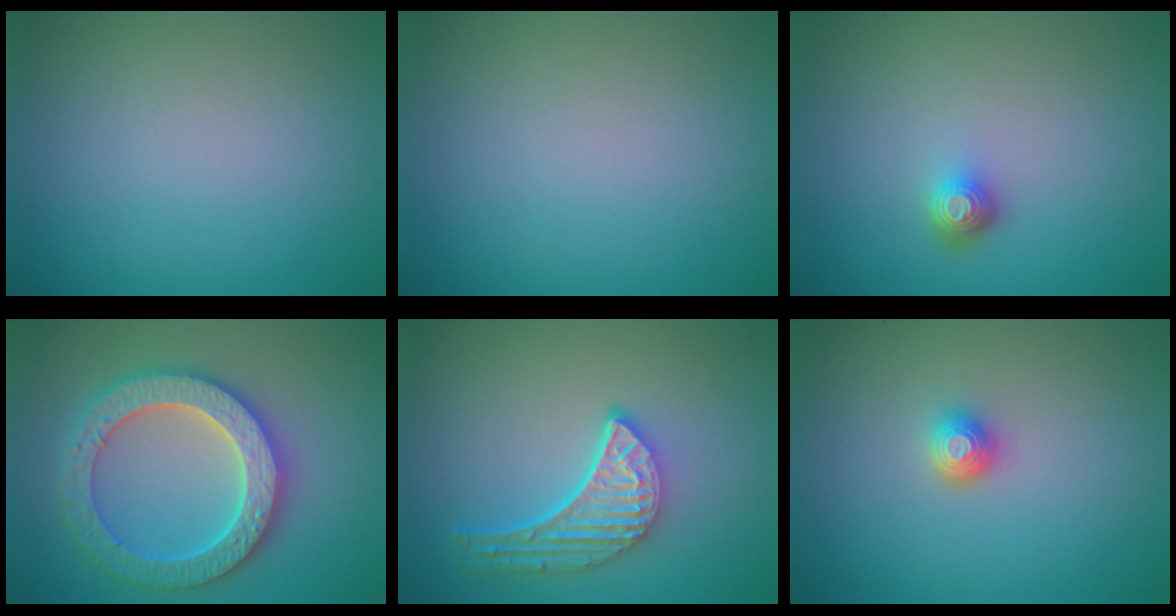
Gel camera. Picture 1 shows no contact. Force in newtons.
{"total": 0.0}
{"total": 1.7, "press": 1.3, "slide": 1.1}
{"total": 6.4, "press": 6.3, "slide": 1.4}
{"total": 5.1, "press": 3.9, "slide": 3.3}
{"total": 1.5, "press": 1.3, "slide": 0.8}